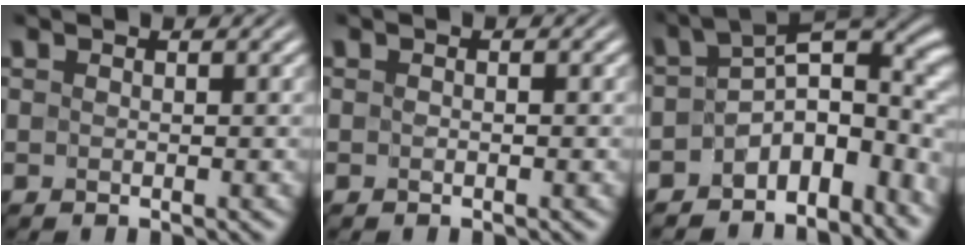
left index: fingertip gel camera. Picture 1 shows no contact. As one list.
[{"total": 0.0}, {"total": 9.0, "force": [-3.9, 5.9, 5.5], "torque": [-0.050, -0.009, -0.069]}]